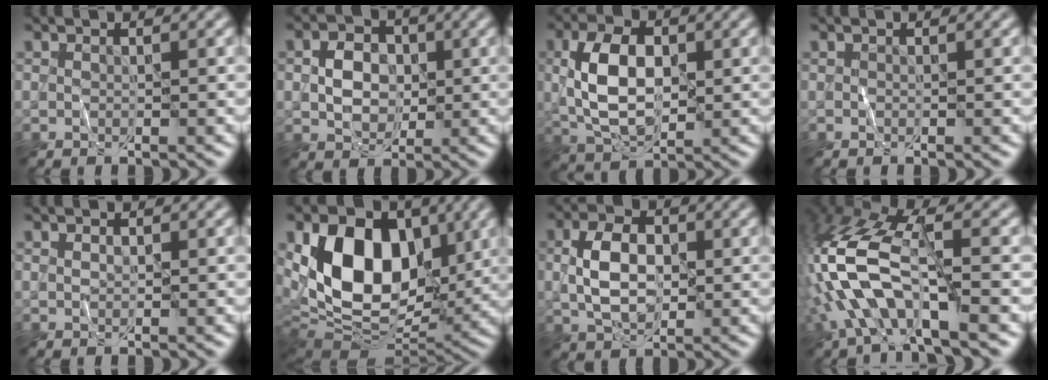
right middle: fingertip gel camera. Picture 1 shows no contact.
{"total": 3.7, "force": [0.0, 2.9, 2.3], "torque": [-0.038, 0.003, -0.005]}
{"total": 7.2, "force": [0.4, 4.2, 5.8], "torque": [-0.114, 0.003, 0.005]}
{"total": 0.0}
{"total": 0.6, "force": [0.2, 0.4, 0.4], "torque": [-0.009, 0.000, 0.003]}
{"total": 11.9, "force": [2.0, 7.9, 8.7], "torque": [-0.136, -0.006, 0.031]}
{"total": 5.2, "force": [-0.1, 3.3, 4.0], "torque": [-0.079, 0.003, -0.003]}
{"total": 10.6, "force": [-2.8, 4.3, 9.2], "torque": [-0.211, 0.010, -0.061]}